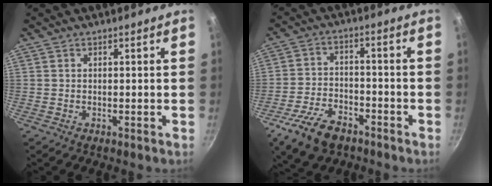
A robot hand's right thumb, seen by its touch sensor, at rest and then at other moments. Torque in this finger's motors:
{"motor_torque": [0.74, 0.63, 0.20, -0.04, 0.20]}